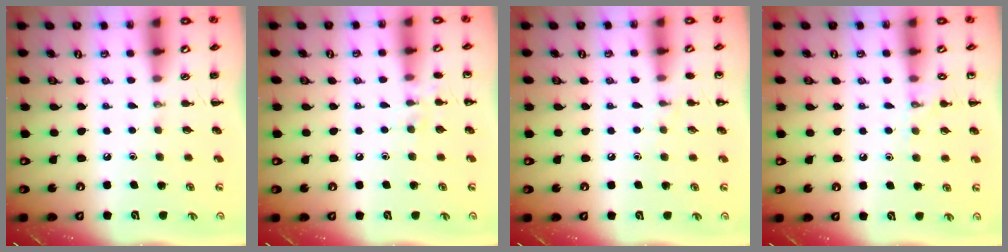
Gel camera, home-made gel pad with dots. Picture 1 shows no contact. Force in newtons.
{"total": 5.9, "press": 5.7, "slide": 1.7}
{"total": 4.0, "press": 3.7, "slide": 1.5}
{"total": 8.0, "press": 7.8, "slide": 1.8}